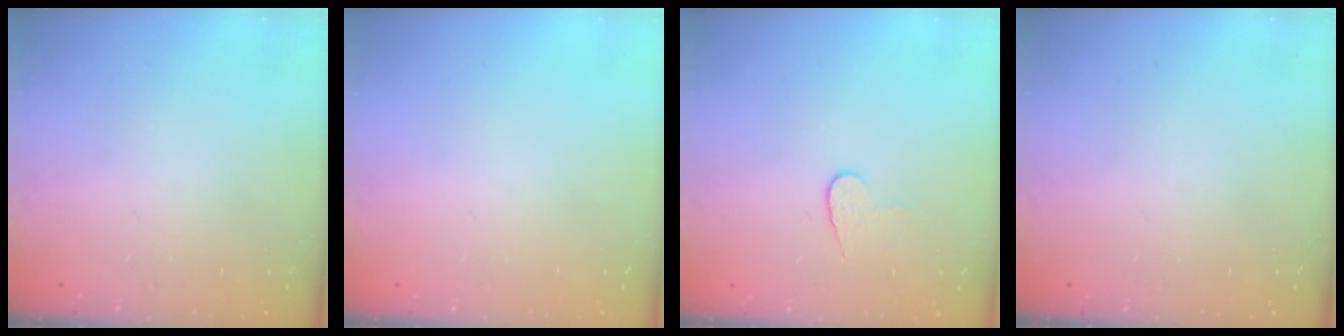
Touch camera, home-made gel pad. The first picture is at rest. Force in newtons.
{"total": 0.0}
{"total": 6.0, "press": 6.0, "slide": 0.5}
{"total": 0.0}